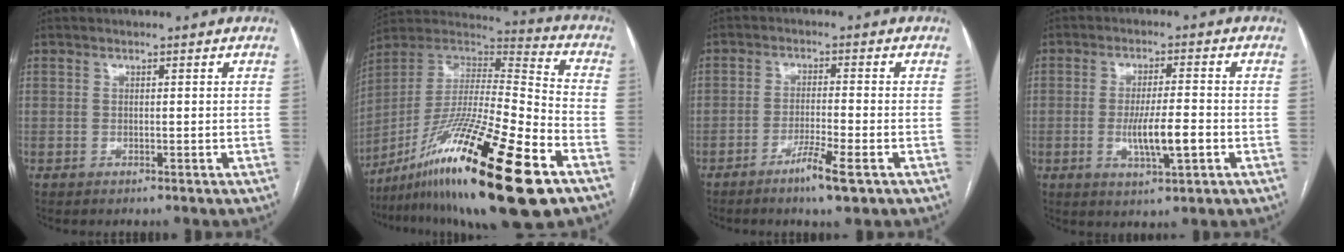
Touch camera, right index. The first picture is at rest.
{"total": 27.7, "force": [-14.9, 2.9, 23.1], "torque": [-0.385, -0.031, -0.258]}
{"total": 5.4, "force": [-3.1, 0.0, 4.4], "torque": [-0.079, -0.009, -0.056]}
{"total": 7.0, "force": [-1.8, 0.9, 6.7], "torque": [-0.123, -0.009, -0.029]}